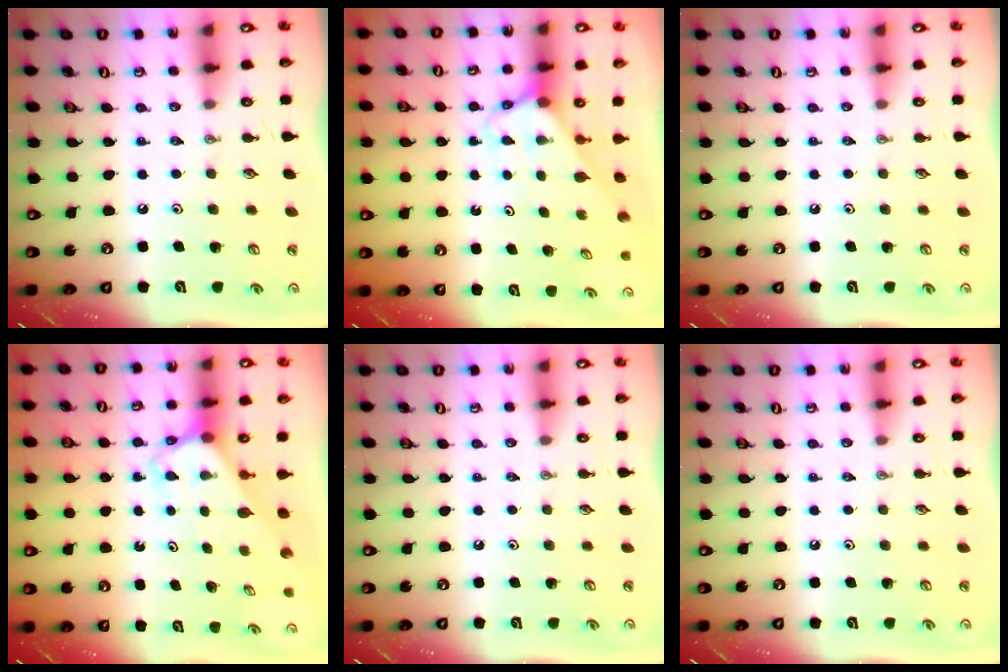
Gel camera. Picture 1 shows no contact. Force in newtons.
{"total": 3.0, "press": 3.0, "slide": 0.2}
{"total": 0.0}
{"total": 2.8, "press": 2.8, "slide": 0.2}
{"total": 0.0}
{"total": 0.0}